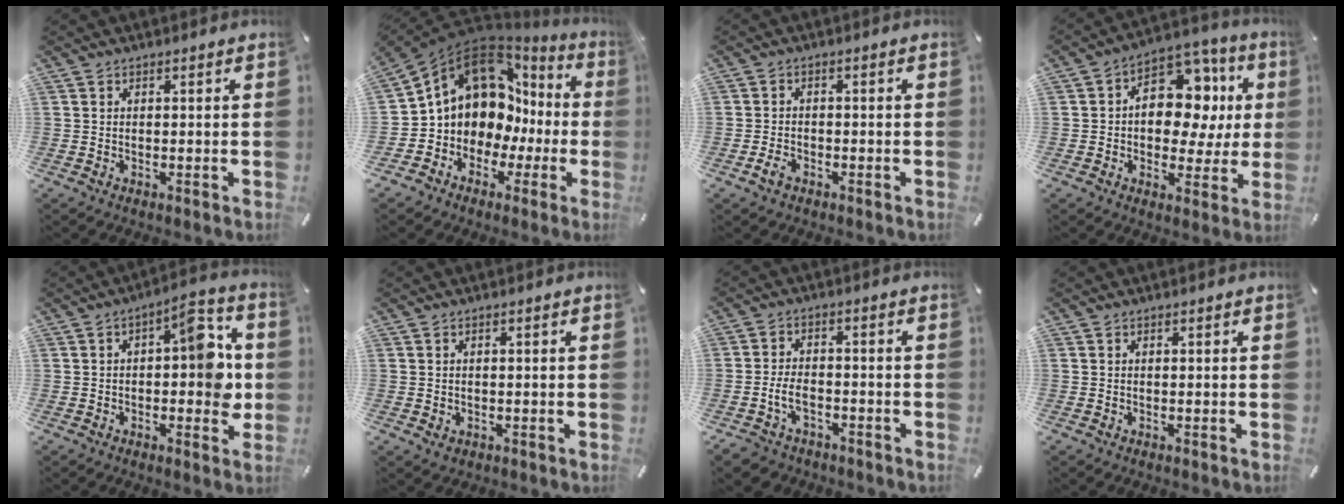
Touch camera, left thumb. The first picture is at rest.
{"total": 12.7, "force": [5.3, 10.3, 5.3], "torque": [-0.103, -0.051, 0.110]}
{"total": 2.9, "force": [-1.5, 1.9, 1.6], "torque": [-0.042, 0.001, -0.032]}
{"total": 15.5, "force": [2.7, 11.0, 10.6], "torque": [-0.135, -0.017, 0.053]}
{"total": 12.0, "force": [1.0, 5.7, 10.5], "torque": [-0.121, -0.004, 0.012]}
{"total": 1.2, "force": [-0.3, 1.0, 0.5], "torque": [-0.010, 0.003, -0.008]}
{"total": 5.6, "force": [-2.6, 3.8, 3.2], "torque": [-0.071, 0.013, -0.050]}
{"total": 0.0}